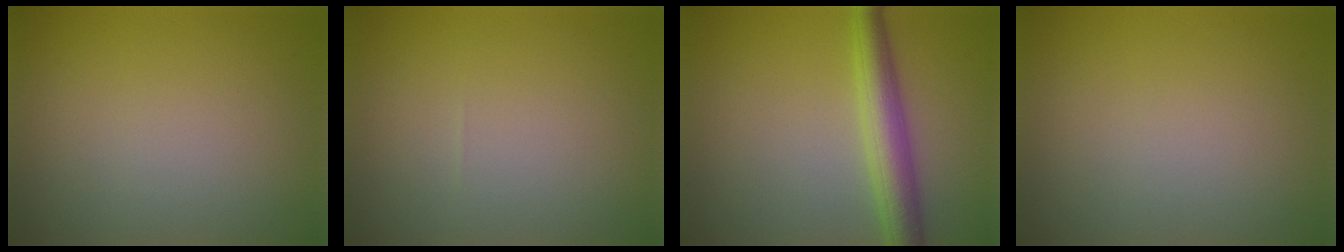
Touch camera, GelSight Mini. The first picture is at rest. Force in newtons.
{"total": 0.0}
{"total": 4.4, "press": 4.4, "slide": 0.0}
{"total": 0.0}